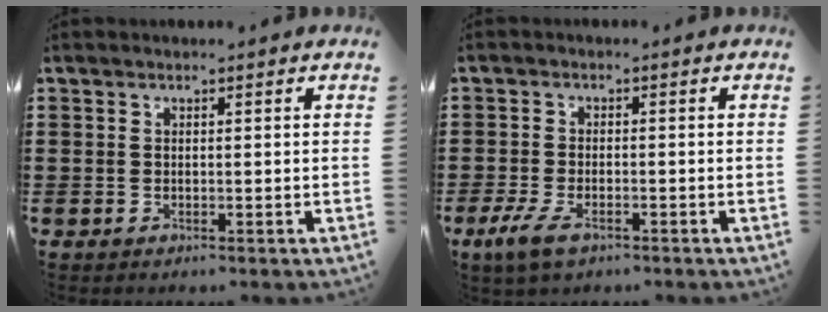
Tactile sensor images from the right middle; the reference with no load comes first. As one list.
[{"total": 4.2, "force": [-2.4, 1.7, 3.0], "torque": [-0.079, -0.007, -0.050]}]